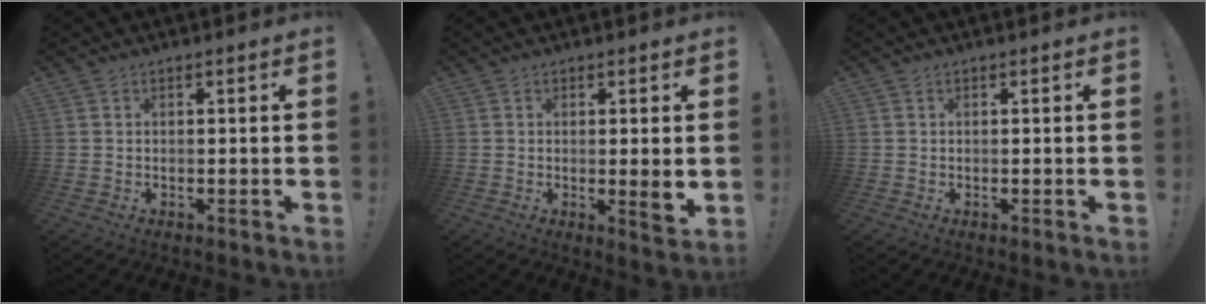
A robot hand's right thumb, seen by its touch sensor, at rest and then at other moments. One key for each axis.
{"total": 4.2, "fx": 0.2, "fy": 0.1, "fz": 4.2, "tx": -0.051, "ty": -0.015, "tz": 0.002}
{"total": 0.0}